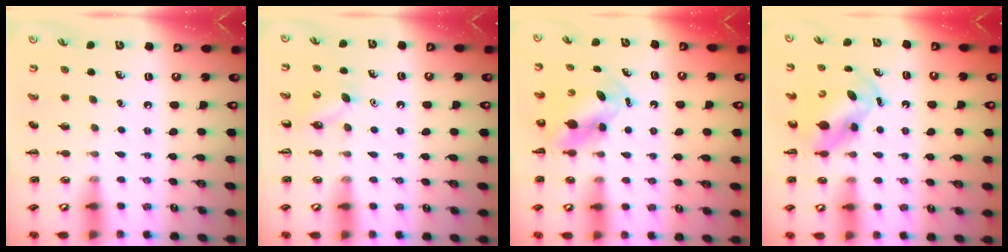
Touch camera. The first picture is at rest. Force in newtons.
{"total": 6.1, "press": 5.8, "slide": 1.8}
{"total": 6.5, "press": 6.4, "slide": 1.1}
{"total": 5.8, "press": 5.8, "slide": 0.6}